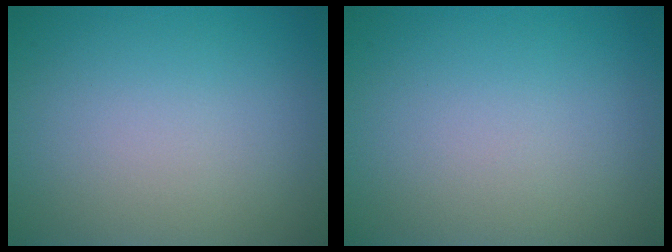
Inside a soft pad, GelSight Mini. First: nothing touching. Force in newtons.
{"total": 0.0}